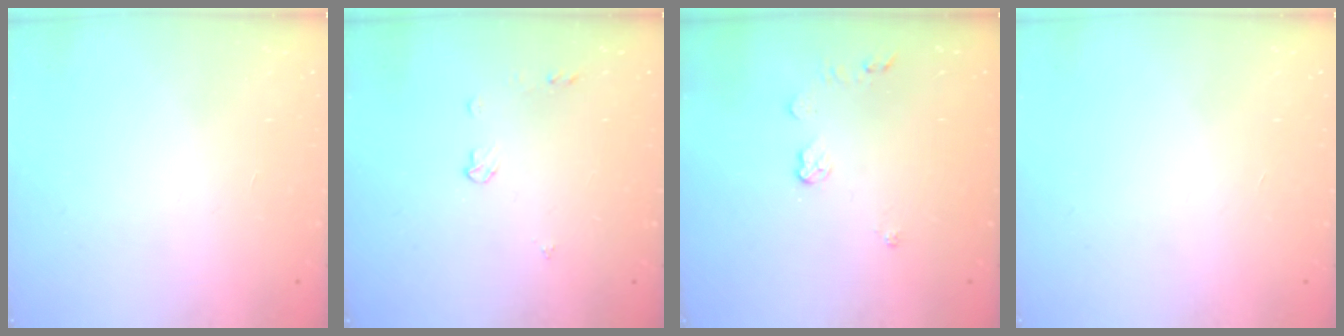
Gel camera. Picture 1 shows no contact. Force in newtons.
{"total": 3.8, "press": 3.8, "slide": 0.6}
{"total": 4.1, "press": 4.1, "slide": 0.6}
{"total": 0.0}